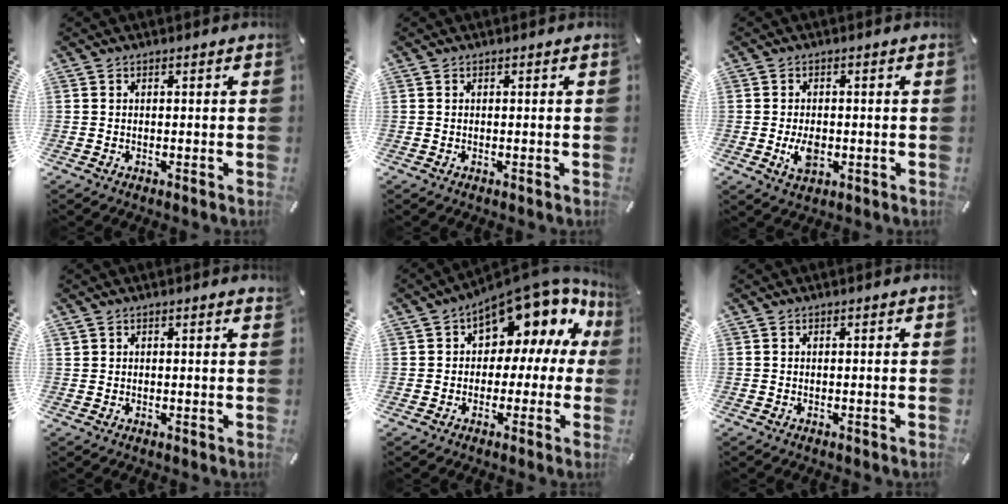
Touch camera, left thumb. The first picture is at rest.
{"total": 0.0}
{"total": 4.8, "force": [-1.0, 3.0, 3.6], "torque": [-0.074, -0.006, -0.020]}
{"total": 0.7, "force": [0.6, 0.1, 0.2], "torque": [-0.004, -0.001, 0.012]}
{"total": 13.6, "force": [8.2, 7.6, 7.8], "torque": [-0.108, -0.072, 0.140]}
{"total": 0.0}